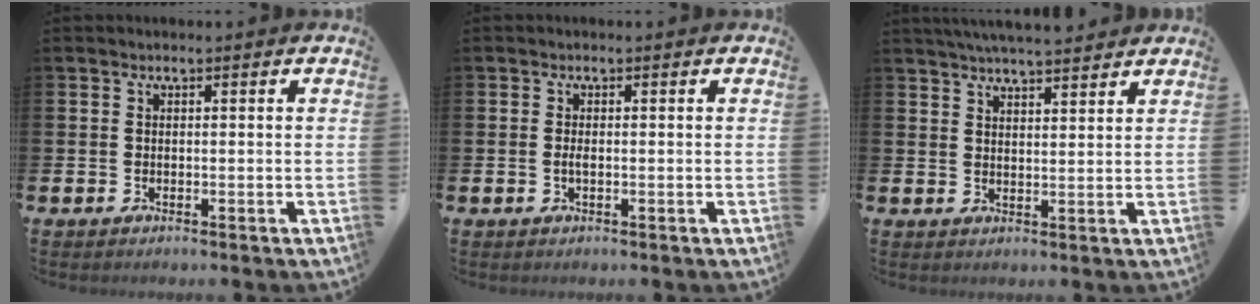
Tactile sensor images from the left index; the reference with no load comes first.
{"total": 0.9, "force": [-0.1, 0.3, 0.9], "torque": [-0.019, 0.001, -0.002]}
{"total": 4.8, "force": [4.7, 0.1, 0.9], "torque": [-0.023, -0.019, 0.086]}